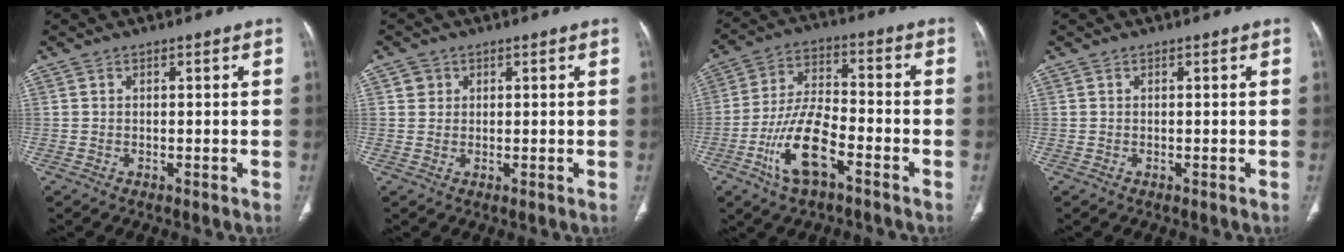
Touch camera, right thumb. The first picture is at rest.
{"total": 1.8, "force": [0.7, 1.6, 0.2], "torque": [0.008, -0.002, 0.007]}
{"total": 12.5, "force": [-5.9, 5.0, 9.8], "torque": [-0.196, 0.031, -0.108]}
{"total": 0.0}